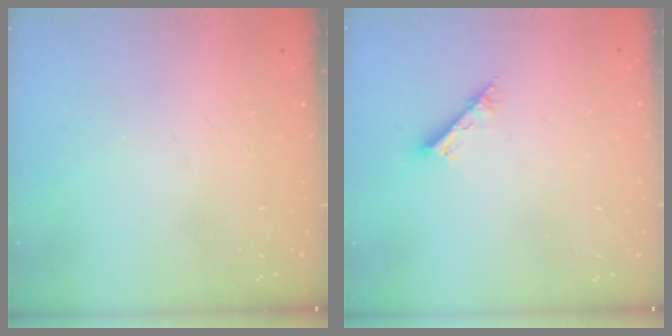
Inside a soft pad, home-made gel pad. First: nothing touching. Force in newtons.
{"total": 2.6, "press": 2.6, "slide": 0.2}